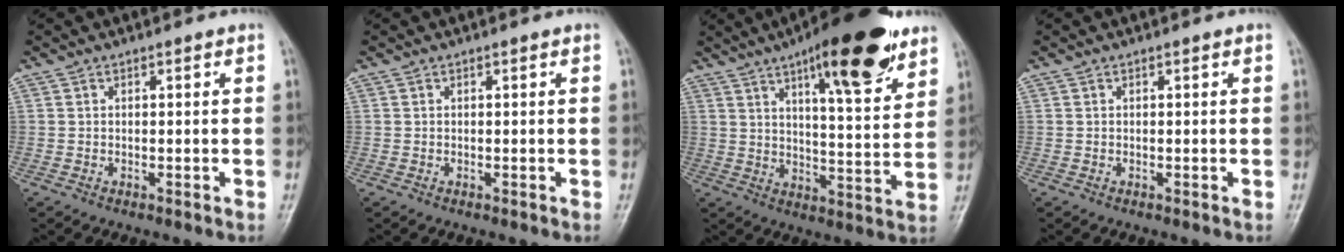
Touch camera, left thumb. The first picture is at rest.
{"total": 0.0}
{"total": 19.3, "force": [11.6, 5.3, 14.5], "torque": [-0.184, -0.051, 0.174]}
{"total": 0.0}